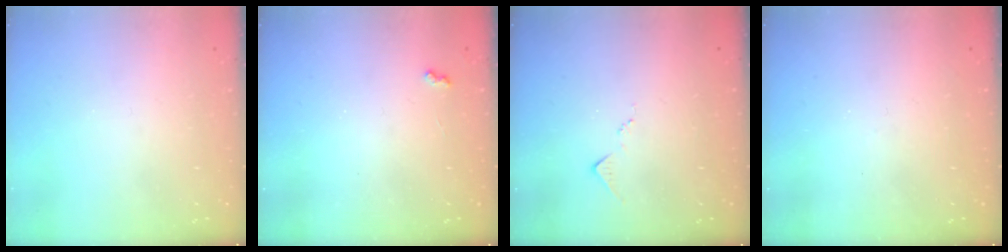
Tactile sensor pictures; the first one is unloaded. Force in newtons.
{"total": 3.5, "press": 3.4, "slide": 0.5}
{"total": 7.0, "press": 7.0, "slide": 0.3}
{"total": 4.4, "press": 4.4, "slide": 0.6}